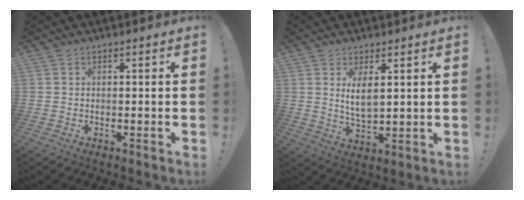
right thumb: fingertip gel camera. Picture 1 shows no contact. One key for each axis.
{"total": 5.8, "fx": 2.2, "fy": 2.5, "fz": 4.7, "tx": -0.089, "ty": -0.011, "tz": 0.036}